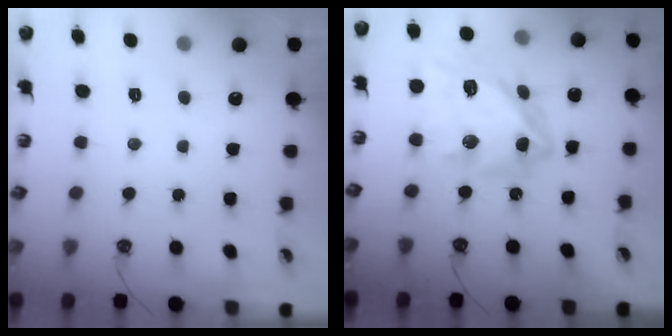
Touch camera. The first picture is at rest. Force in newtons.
{"total": 19.8, "press": 19.7, "slide": 2.0}